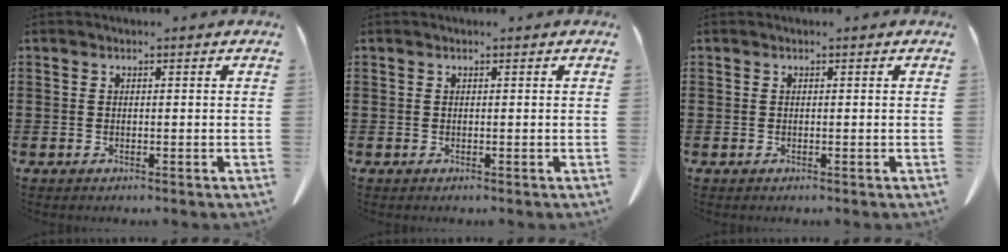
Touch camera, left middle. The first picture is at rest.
{"total": 0.0}
{"total": 0.0}